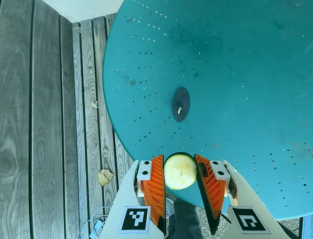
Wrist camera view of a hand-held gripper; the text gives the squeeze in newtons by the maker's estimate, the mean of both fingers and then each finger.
{"total": 10.9, "left": 11.3, "right": 10.5}